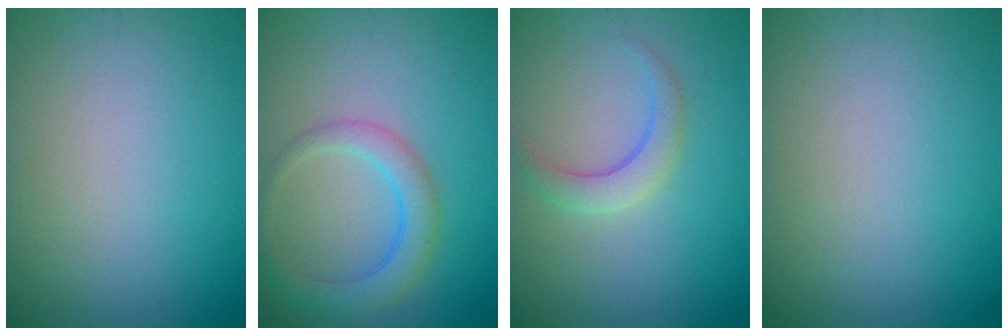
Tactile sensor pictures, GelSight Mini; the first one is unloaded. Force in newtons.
{"total": 3.5, "press": 3.5, "slide": 0.1}
{"total": 2.4, "press": 2.4, "slide": 0.1}
{"total": 0.0}